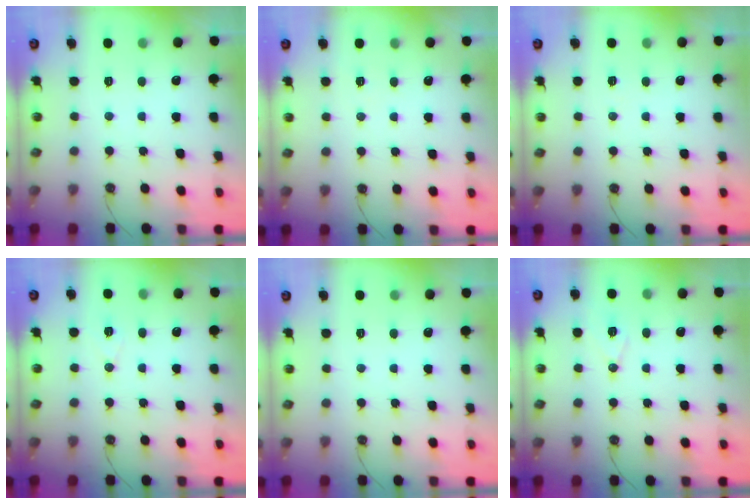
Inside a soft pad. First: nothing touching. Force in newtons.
{"total": 5.5, "press": 3.4, "slide": 4.3}
{"total": 5.3, "press": 2.9, "slide": 4.4}
{"total": 6.5, "press": 4.8, "slide": 4.4}
{"total": 0.0}
{"total": 8.2, "press": 7.4, "slide": 3.5}